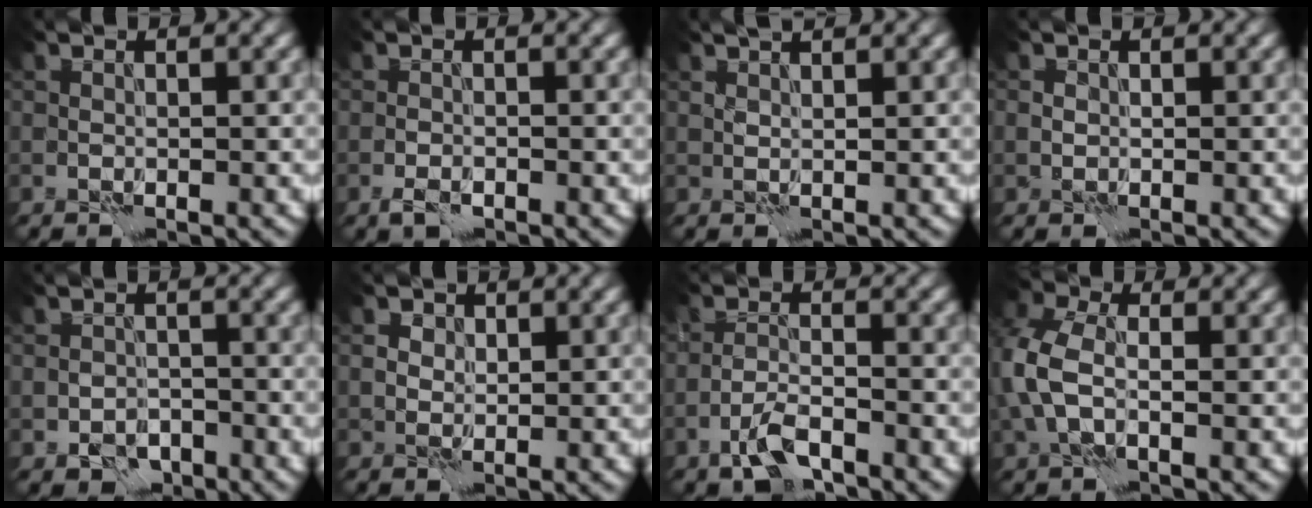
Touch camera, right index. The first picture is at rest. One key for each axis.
{"total": 1.4, "fx": -0.9, "fy": 0.7, "fz": 0.9, "tx": -0.021, "ty": -0.001, "tz": -0.019}
{"total": 1.7, "fx": 1.4, "fy": 0.3, "fz": 0.9, "tx": -0.015, "ty": -0.003, "tz": 0.014}
{"total": 0.0}
{"total": 2.6, "fx": -1.4, "fy": 1.9, "fz": 1.1, "tx": -0.015, "ty": -0.003, "tz": -0.026}
{"total": 1.4, "fx": 0.6, "fy": 1.2, "fz": 0.5, "tx": -0.012, "ty": 0.002, "tz": 0.007}
{"total": 3.2, "fx": -2.3, "fy": 1.0, "fz": 2.0, "tx": -0.044, "ty": 0.005, "tz": -0.051}
{"total": 5.8, "fx": -0.3, "fy": 3.9, "fz": 4.3, "tx": -0.121, "ty": 0.004, "tz": -0.018}